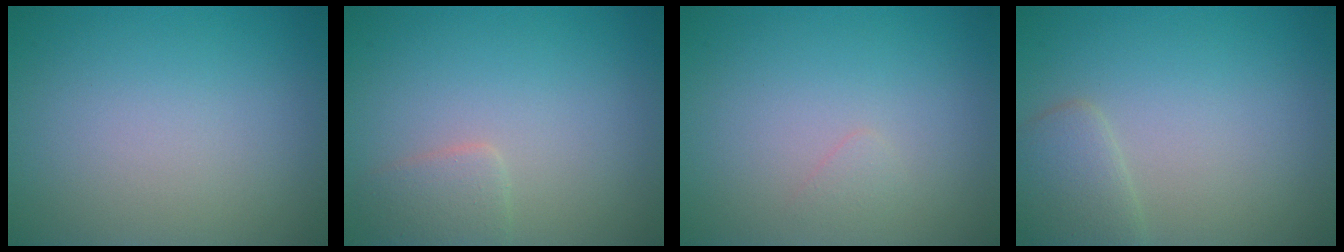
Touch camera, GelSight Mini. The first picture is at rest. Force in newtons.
{"total": 1.7, "press": 1.7, "slide": 0.1}
{"total": 0.6, "press": 0.6, "slide": 0.1}
{"total": 2.3, "press": 2.3, "slide": 0.1}